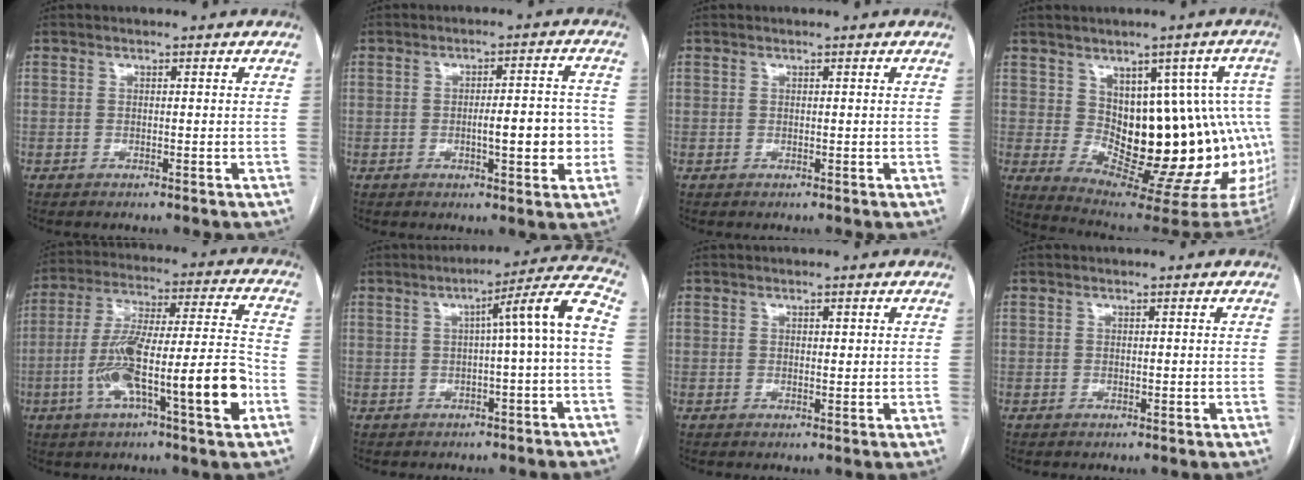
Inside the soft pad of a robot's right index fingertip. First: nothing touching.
{"total": 7.4, "force": [-1.3, 1.7, 7.1], "torque": [-0.098, 0.011, -0.014]}
{"total": 0.0}
{"total": 18.7, "force": [0.7, 8.2, 16.8], "torque": [-0.147, 0.023, 0.032]}
{"total": 18.2, "force": [-6.0, 1.5, 17.1], "torque": [-0.279, 0.013, -0.094]}
{"total": 8.3, "force": [-0.2, -0.6, 8.3], "torque": [-0.108, 0.023, -0.005]}
{"total": 1.2, "force": [0.6, 0.5, 1.0], "torque": [-0.014, -0.002, 0.007]}
{"total": 0.0}